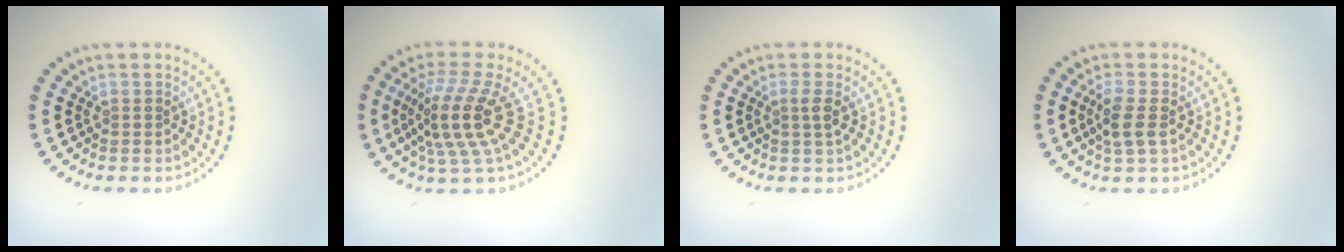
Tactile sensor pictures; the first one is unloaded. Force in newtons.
{"total": 4.7, "press": 3.5, "slide": 3.1}
{"total": 1.3, "press": 0.9, "slide": 0.9}
{"total": 2.3, "press": 2.1, "slide": 0.9}